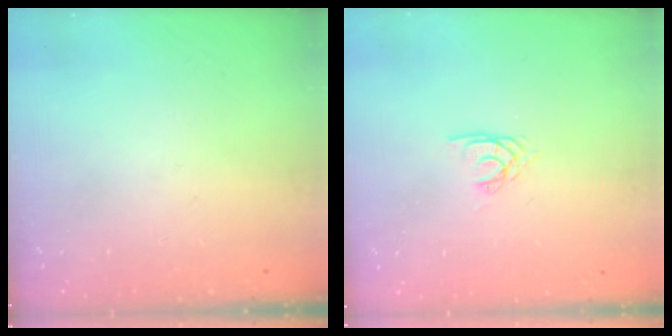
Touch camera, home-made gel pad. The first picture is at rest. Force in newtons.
{"total": 2.1, "press": 2.1, "slide": 0.3}